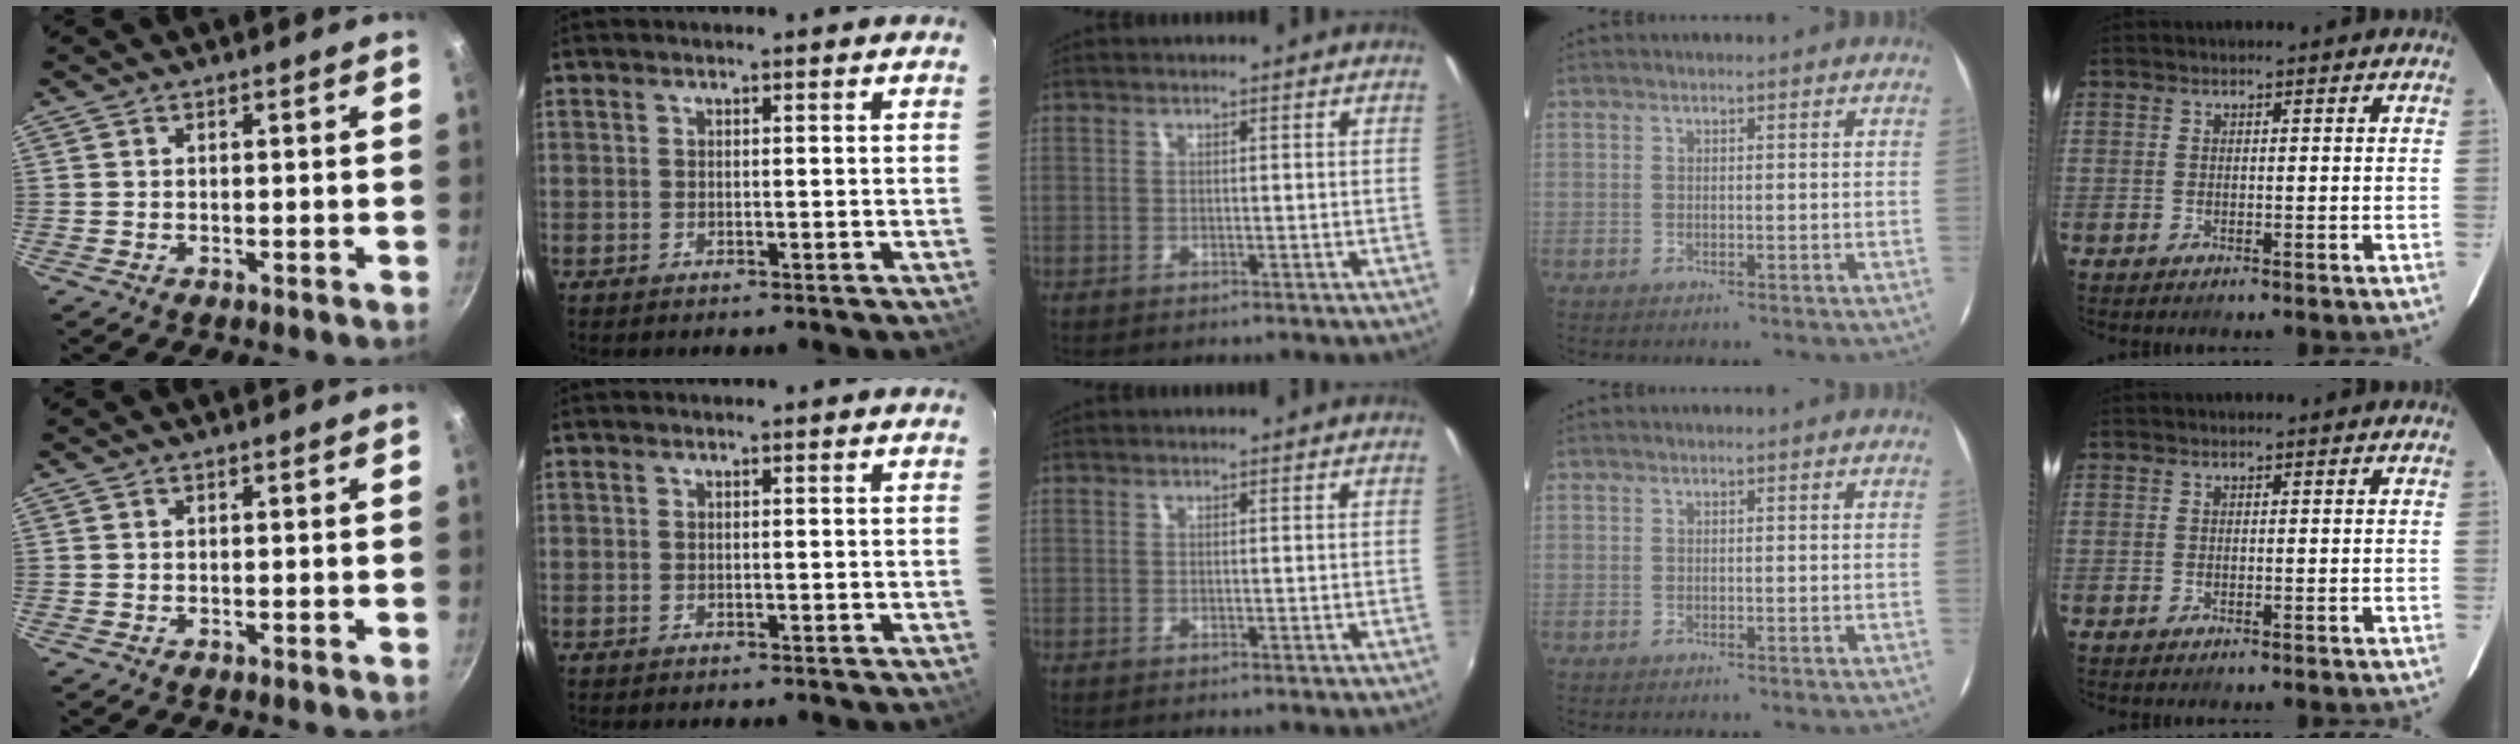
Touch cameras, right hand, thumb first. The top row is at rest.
{}